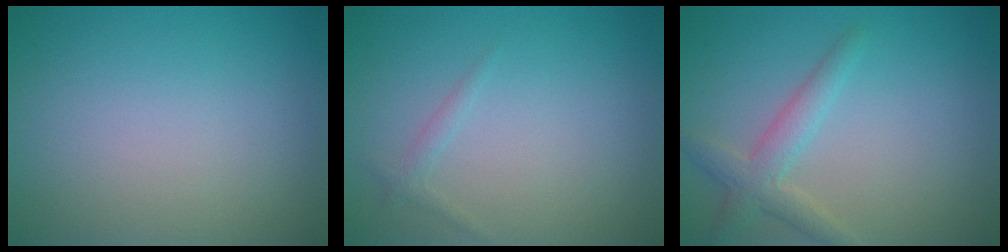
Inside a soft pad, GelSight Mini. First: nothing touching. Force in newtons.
{"total": 0.9, "press": 0.9, "slide": 0.0}
{"total": 2.8, "press": 2.8, "slide": 0.1}